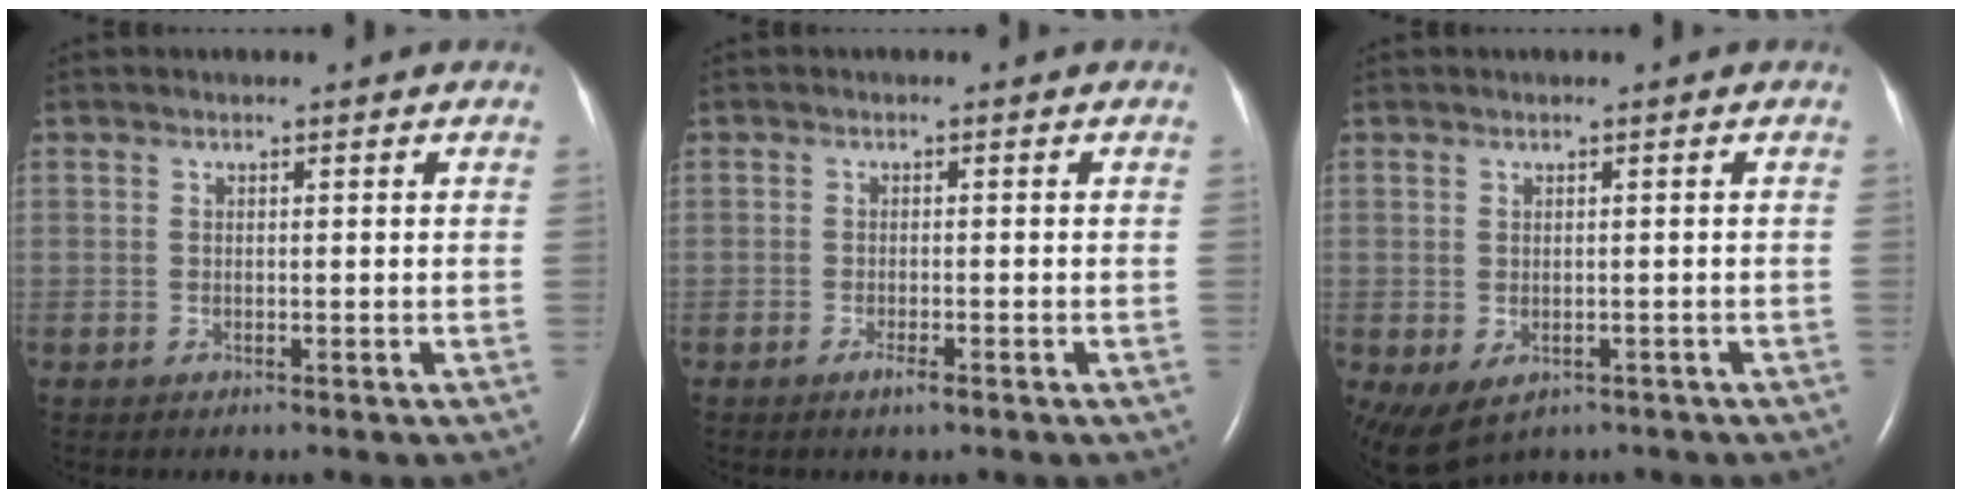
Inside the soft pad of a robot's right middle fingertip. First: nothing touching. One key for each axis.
{"total": 1.5, "fx": -1.0, "fy": 0.1, "fz": 1.1, "tx": -0.026, "ty": -0.003, "tz": -0.016}
{"total": 6.9, "fx": -3.6, "fy": 4.4, "fz": 3.9, "tx": -0.074, "ty": -0.006, "tz": -0.046}